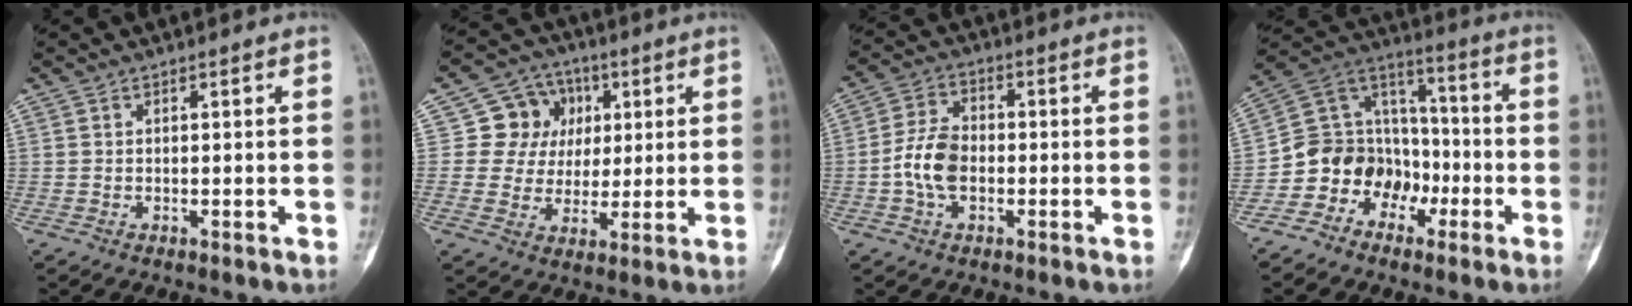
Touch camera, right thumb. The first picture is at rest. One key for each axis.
{"total": 10.4, "fx": 2.8, "fy": 9.5, "fz": 3.1, "tx": 0.002, "ty": 0.005, "tz": 0.045}
{"total": 7.8, "fx": -1.5, "fy": 5.0, "fz": 5.8, "tx": -0.114, "ty": 0.019, "tz": -0.036}
{"total": 12.9, "fx": -6.0, "fy": 10.7, "fz": 4.0, "tx": -0.017, "ty": 0.102, "tz": -0.113}